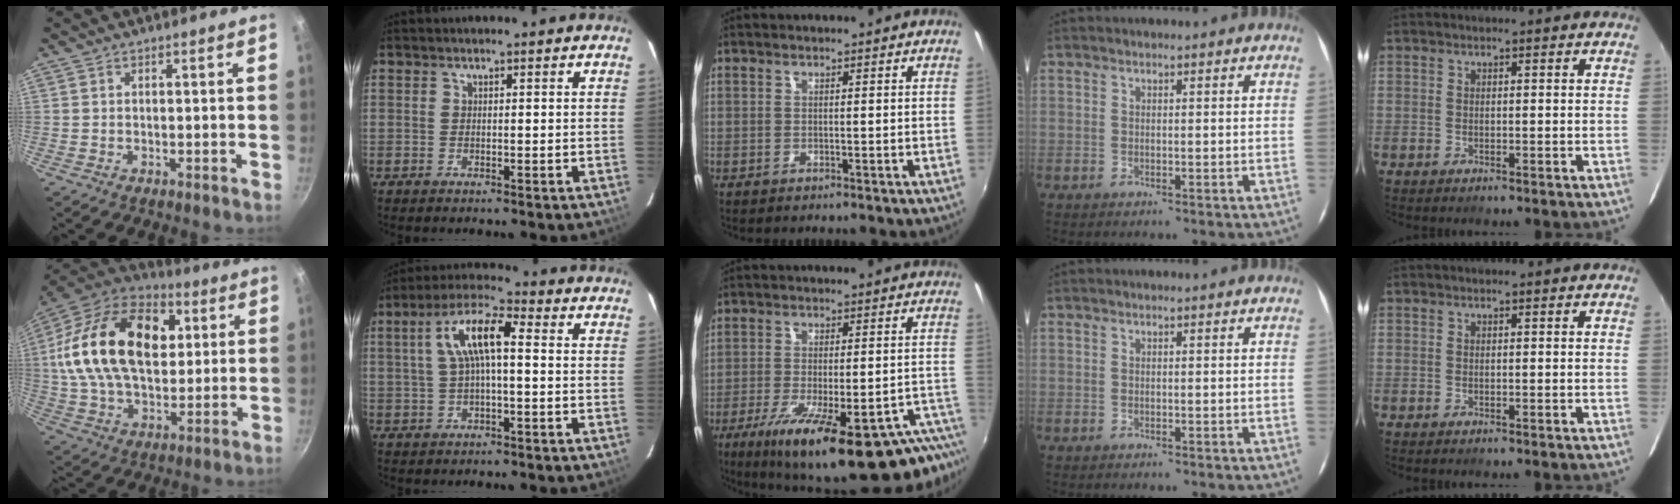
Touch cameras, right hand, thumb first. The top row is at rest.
{"thumb": {"total": 27.9, "force": [5.4, 17.5, 21.1], "torque": [-0.363, 0.016, 0.081]}, "index": {"total": 9.0, "force": [0.8, 2.7, 8.6], "torque": [-0.167, 0.024, 0.016]}, "middle": {"total": 24.9, "force": [-17.1, 4.7, 17.5], "torque": [-0.248, -0.052, -0.239]}}